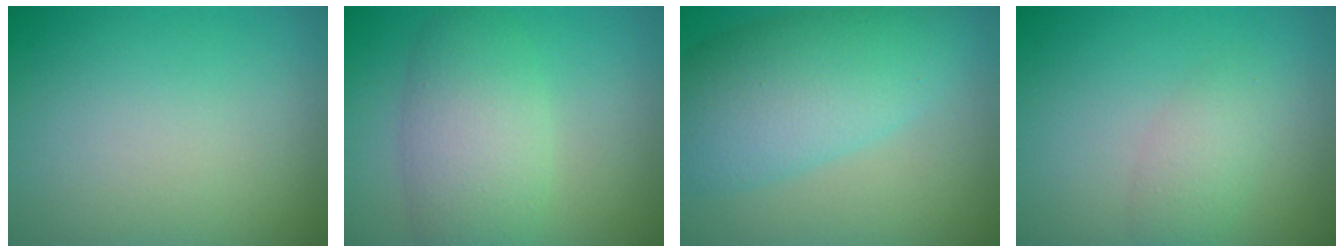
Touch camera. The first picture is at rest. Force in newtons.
{"total": 5.3, "press": 5.3, "slide": 0.3}
{"total": 7.4, "press": 7.4, "slide": 0.3}
{"total": 2.1, "press": 2.1, "slide": 0.0}